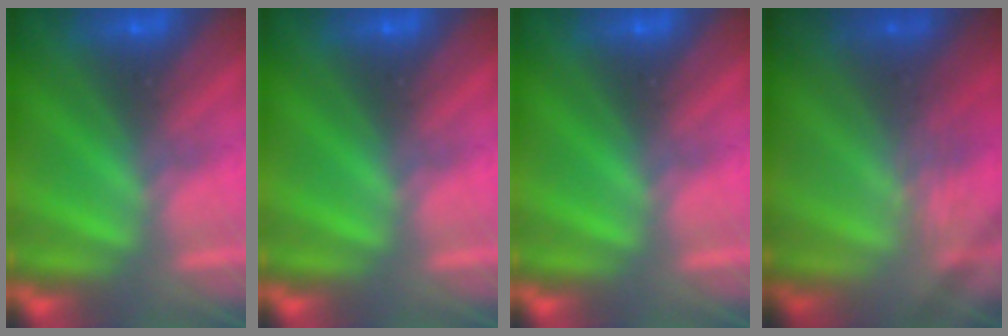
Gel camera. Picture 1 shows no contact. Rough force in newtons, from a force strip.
{"total": 0.0}
{"total": 0.0}
{"total": 2.2}